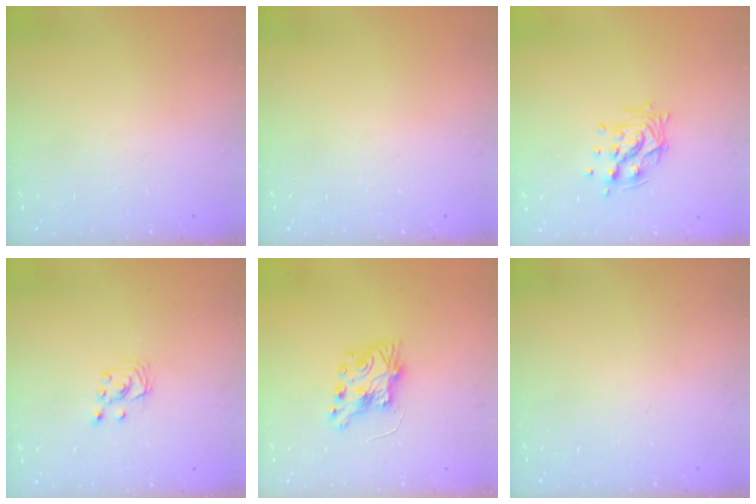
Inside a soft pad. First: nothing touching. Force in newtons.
{"total": 0.0}
{"total": 10.6, "press": 10.6, "slide": 0.5}
{"total": 2.6, "press": 2.6, "slide": 0.3}
{"total": 7.8, "press": 7.7, "slide": 0.4}
{"total": 0.0}